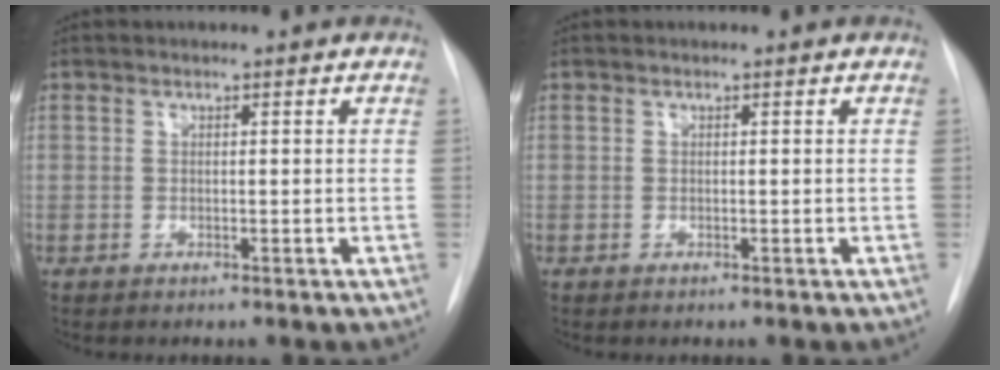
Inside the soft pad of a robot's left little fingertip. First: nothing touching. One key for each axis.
{"total": 0.0}